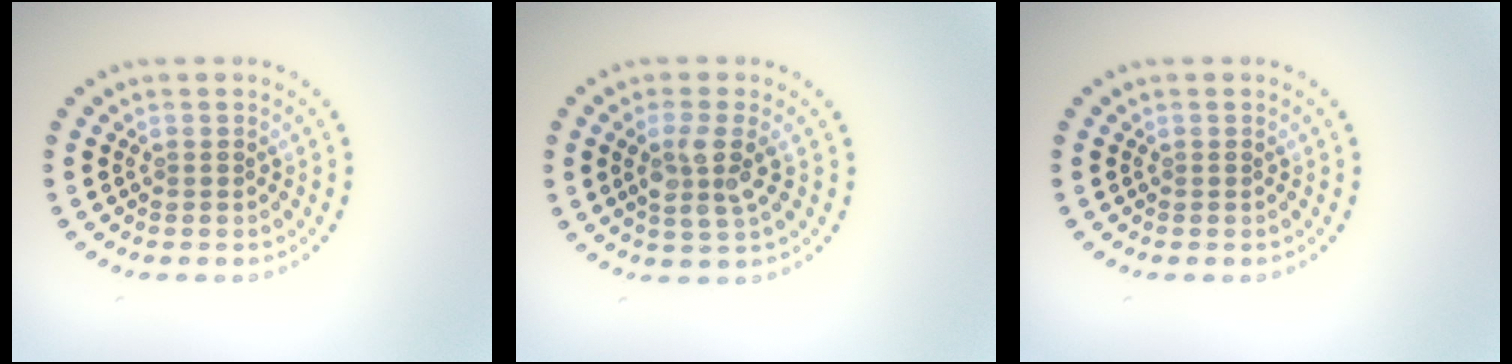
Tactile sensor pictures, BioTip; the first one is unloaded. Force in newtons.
{"total": 3.0, "press": 2.6, "slide": 1.4}
{"total": 0.0}